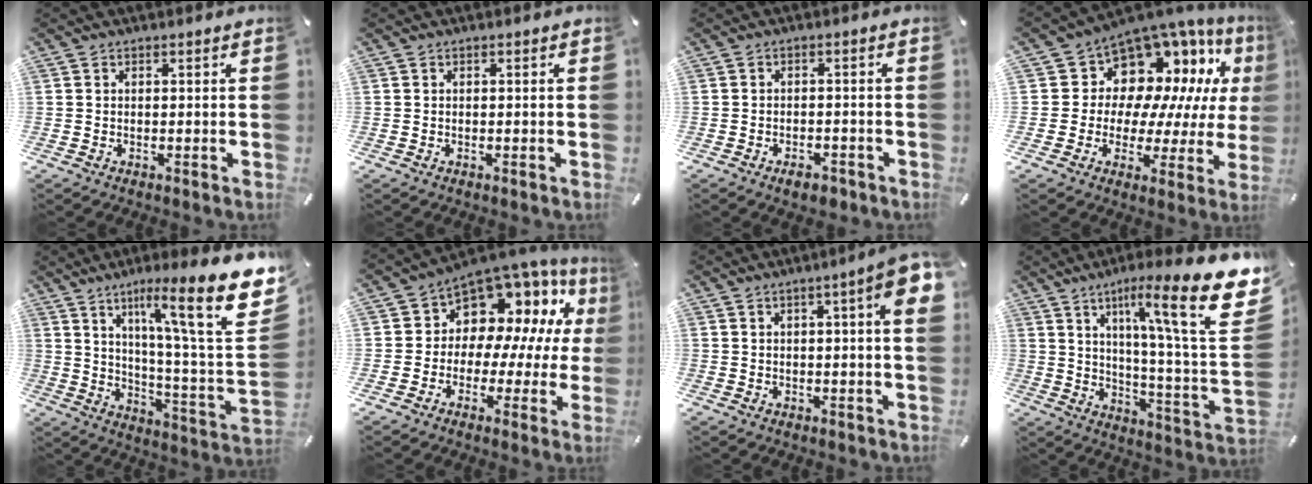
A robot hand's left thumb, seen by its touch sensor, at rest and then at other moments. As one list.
[{"total": 0.0}, {"total": 3.2, "force": [-2.3, 1.4, 1.8], "torque": [-0.026, 0.013, -0.041]}, {"total": 12.2, "force": [8.0, 8.6, 3.4], "torque": [-0.054, -0.092, 0.143]}, {"total": 22.4, "force": [11.1, 4.1, 19.0], "torque": [-0.283, -0.076, 0.162]}, {"total": 10.8, "force": [6.0, 8.1, 3.9], "torque": [-0.066, -0.066, 0.111]}, {"total": 7.6, "force": [2.8, 0.8, 7.0], "torque": [-0.108, -0.006, 0.042]}, {"total": 24.0, "force": [11.3, 4.7, 20.7], "torque": [-0.314, -0.070, 0.166]}]